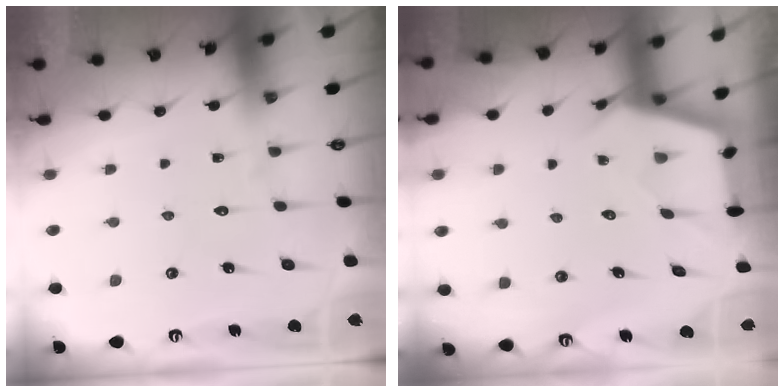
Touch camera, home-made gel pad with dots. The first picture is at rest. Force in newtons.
{"total": 2.7, "press": 2.7, "slide": 0.3}